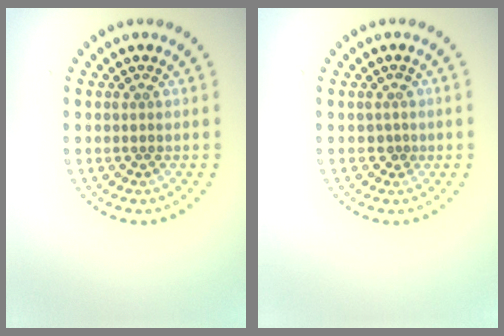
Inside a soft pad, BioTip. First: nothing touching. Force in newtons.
{"total": 1.1, "press": 0.9, "slide": 0.6}